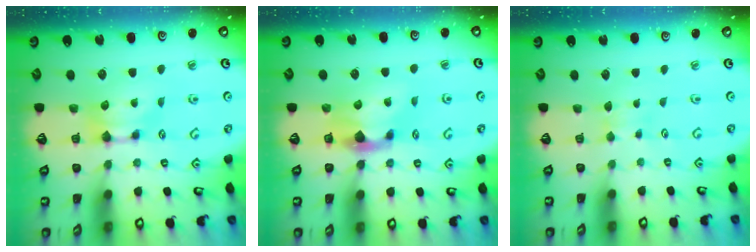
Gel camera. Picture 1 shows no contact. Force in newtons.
{"total": 2.2, "press": 1.9, "slide": 1.2}
{"total": 3.0, "press": 2.9, "slide": 0.4}